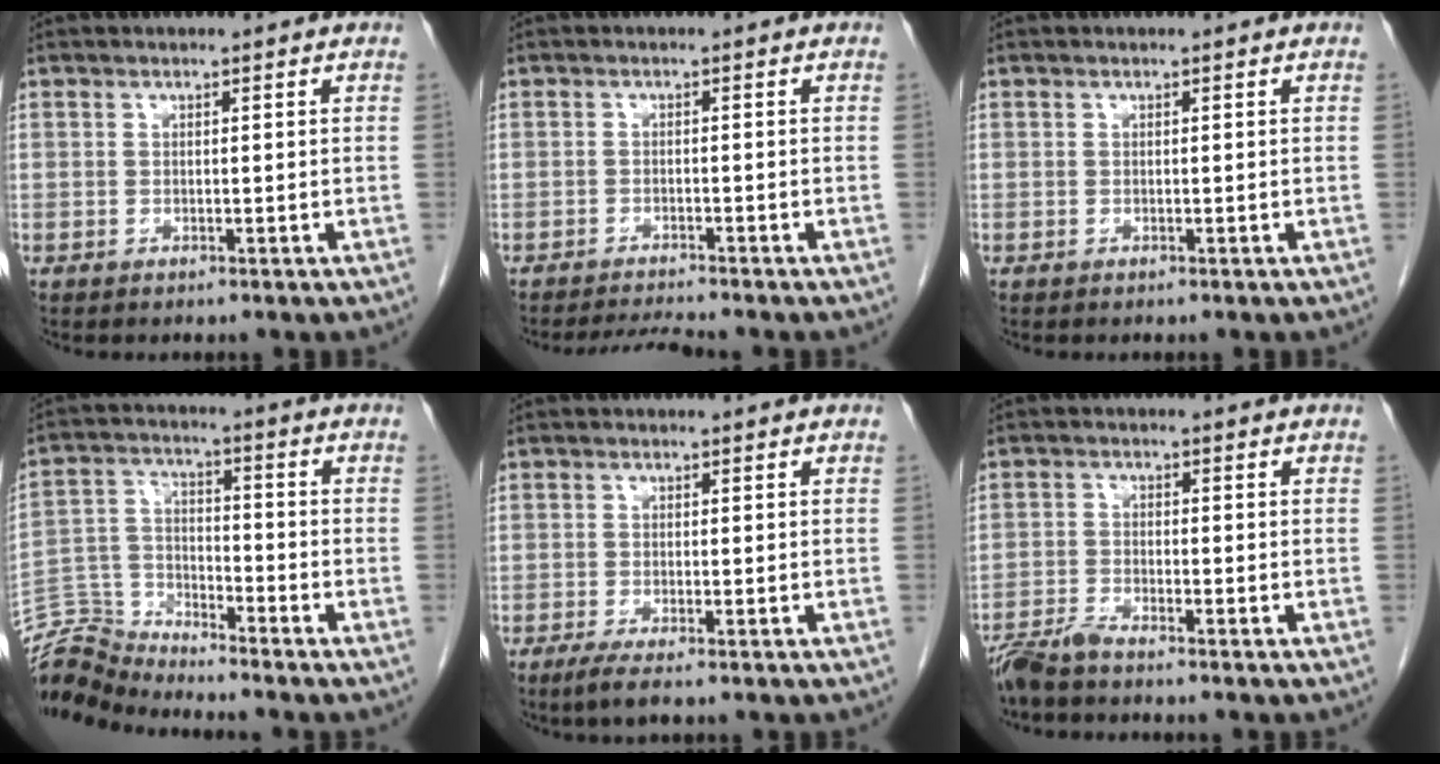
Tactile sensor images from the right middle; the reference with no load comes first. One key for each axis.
{"total": 3.2, "fx": -3.0, "fy": -1.0, "fz": 0.5, "tx": -0.018, "ty": -0.020, "tz": -0.051}
{"total": 0.0}
{"total": 8.0, "fx": -7.8, "fy": -0.6, "fz": -1.2, "tx": 0.016, "ty": 0.020, "tz": -0.152}
{"total": 2.4, "fx": -1.6, "fy": 0.1, "fz": 1.8, "tx": -0.039, "ty": -0.009, "tz": -0.033}
{"total": 3.6, "fx": -3.3, "fy": -0.2, "fz": 1.4, "tx": -0.030, "ty": -0.013, "tz": -0.069}